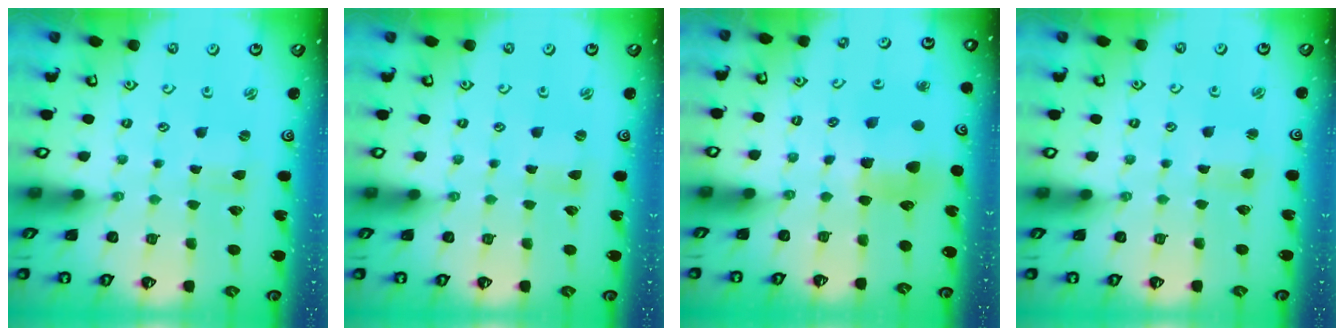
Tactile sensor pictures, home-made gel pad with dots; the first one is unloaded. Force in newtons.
{"total": 0.0}
{"total": 9.5, "press": 9.4, "slide": 1.4}
{"total": 1.9, "press": 1.8, "slide": 0.3}